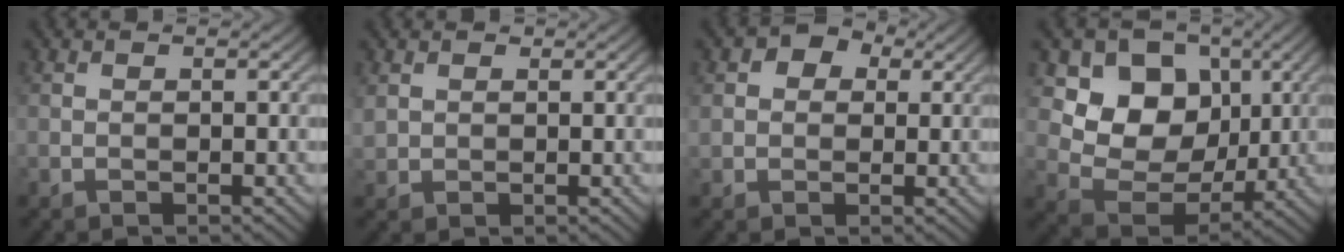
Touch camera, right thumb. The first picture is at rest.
{"total": 1.8, "force": [1.1, 1.3, 0.6], "torque": [-0.021, 0.002, 0.027]}
{"total": 4.5, "force": [1.5, 3.7, 2.1], "torque": [-0.043, 0.009, 0.018]}
{"total": 10.5, "force": [3.5, 8.2, 5.5], "torque": [-0.114, -0.013, 0.045]}